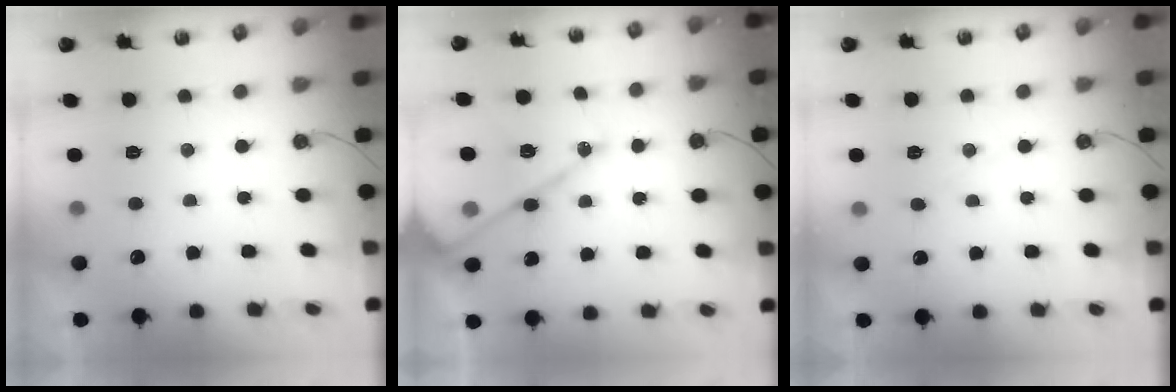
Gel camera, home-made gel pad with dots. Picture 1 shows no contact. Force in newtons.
{"total": 16.6, "press": 16.6, "slide": 1.4}
{"total": 4.5, "press": 4.5, "slide": 0.7}